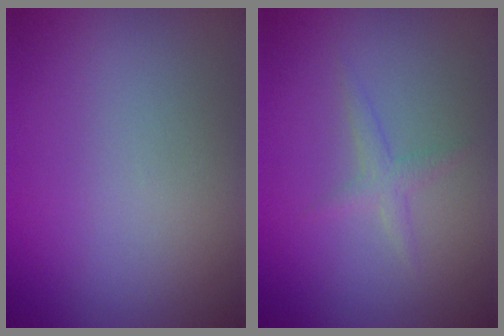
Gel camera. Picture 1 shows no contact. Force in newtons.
{"total": 1.3, "press": 1.3, "slide": 0.1}